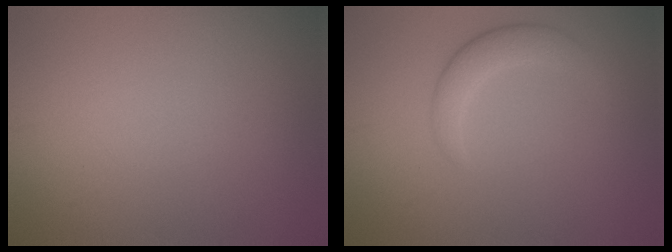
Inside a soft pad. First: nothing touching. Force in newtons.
{"total": 2.7, "press": 2.7, "slide": 0.2}